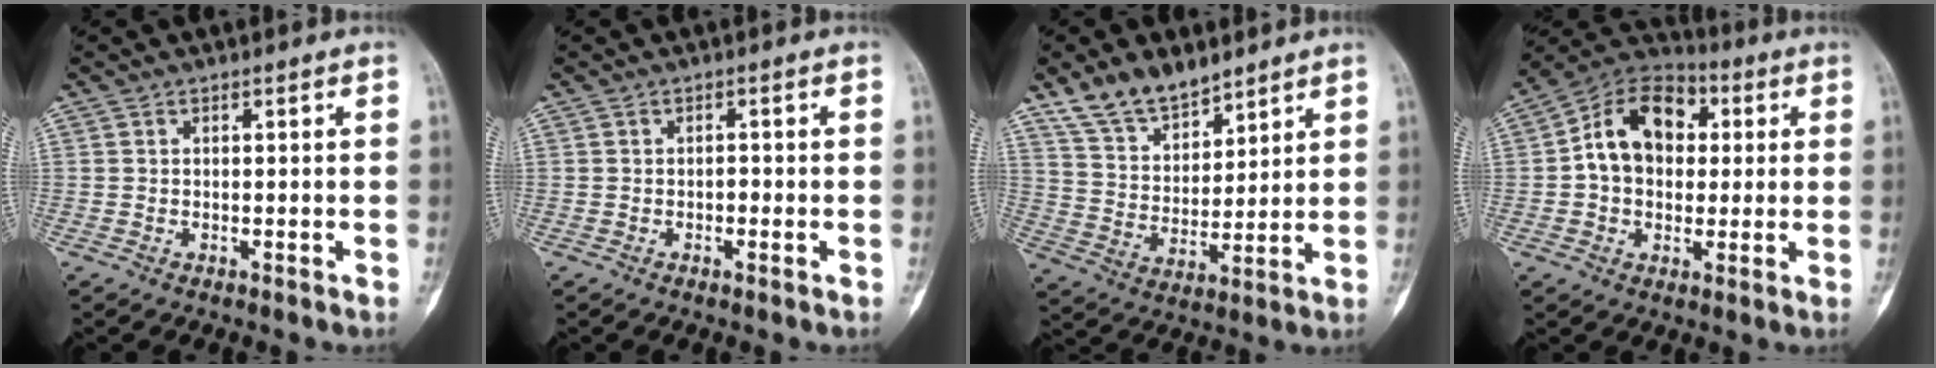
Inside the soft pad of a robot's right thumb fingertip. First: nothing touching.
{"total": 1.3, "force": [-0.3, 0.7, 1.0], "torque": [-0.013, 0.001, -0.005]}
{"total": 11.1, "force": [8.6, 5.3, 4.7], "torque": [-0.062, -0.048, 0.168]}
{"total": 14.5, "force": [1.9, 10.6, 9.6], "torque": [-0.130, 0.026, 0.021]}